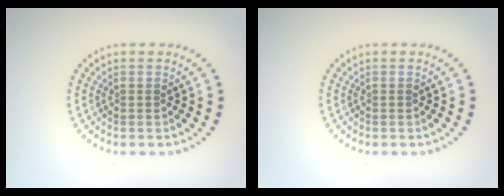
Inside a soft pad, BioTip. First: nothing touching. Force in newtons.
{"total": 0.0}